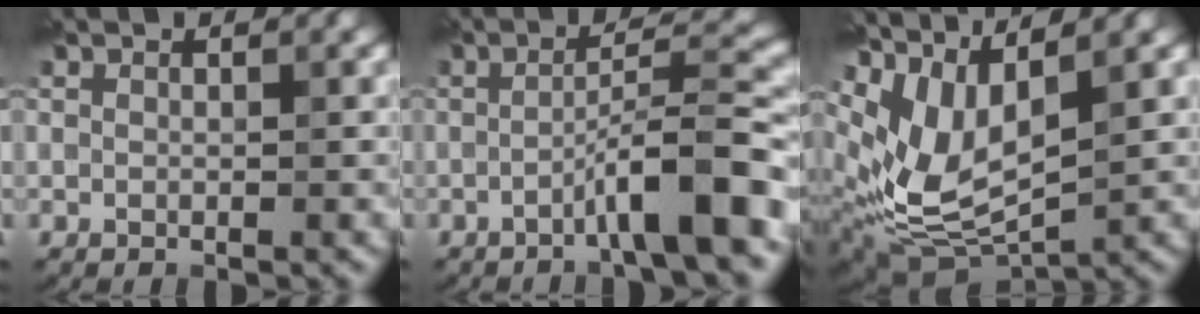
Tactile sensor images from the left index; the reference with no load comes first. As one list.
[{"total": 5.8, "force": [-2.9, 0.2, 5.0], "torque": [-0.074, 0.026, -0.055]}, {"total": 6.8, "force": [2.5, 3.4, 5.4], "torque": [-0.118, -0.013, 0.056]}]